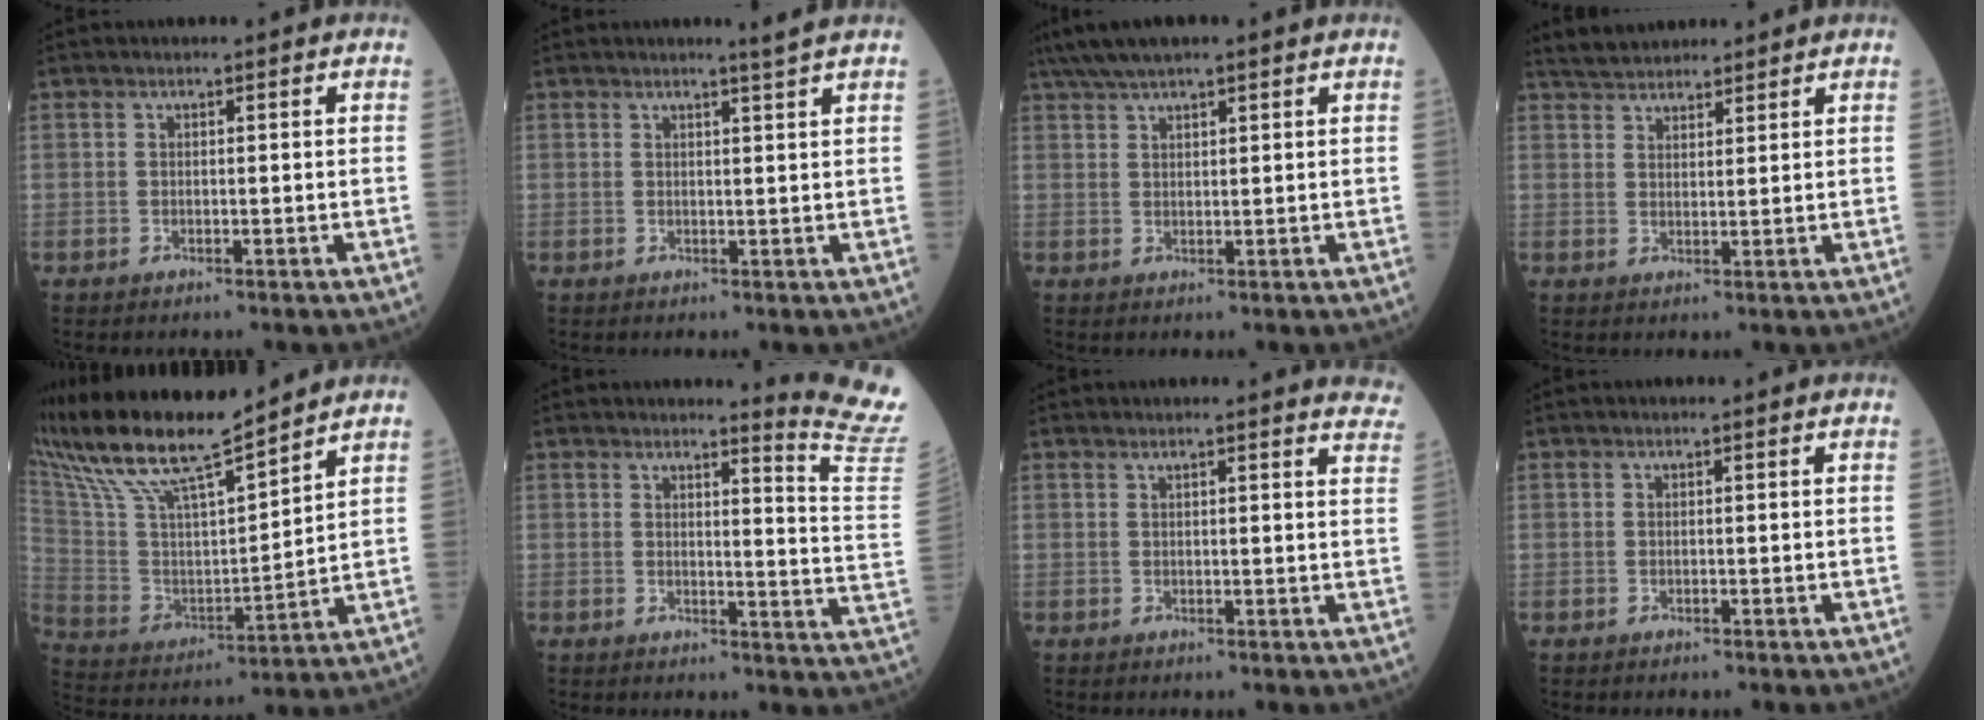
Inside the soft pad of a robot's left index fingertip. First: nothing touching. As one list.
[{"total": 1.9, "force": [1.6, -0.9, 0.5], "torque": [-0.023, -0.014, 0.026]}, {"total": 6.6, "force": [5.2, 0.8, 4.0], "torque": [-0.069, 0.041, 0.092]}, {"total": 6.7, "force": [6.2, 1.8, 2.0], "torque": [-0.029, 0.031, 0.108]}, {"total": 18.2, "force": [15.3, 1.8, 9.7], "torque": [-0.196, 0.014, 0.294]}, {"total": 11.0, "force": [10.6, -2.4, 1.5], "torque": [-0.018, -0.135, 0.100]}, {"total": 7.4, "force": [7.1, 0.6, 1.9], "torque": [0.000, -0.019, 0.050]}, {"total": 0.0}]